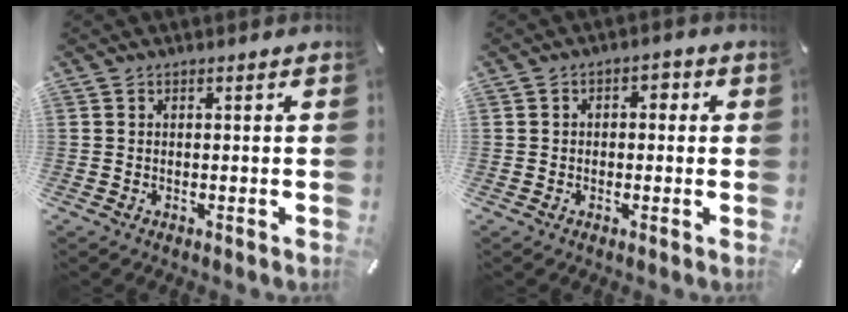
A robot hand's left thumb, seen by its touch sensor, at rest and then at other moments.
{"total": 2.3, "force": [-0.7, 1.8, 1.3], "torque": [-0.018, 0.010, -0.020]}